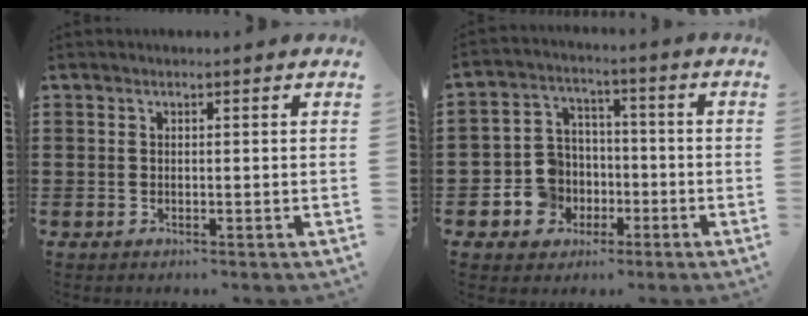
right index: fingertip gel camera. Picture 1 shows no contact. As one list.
[{"total": 7.3, "force": [-2.1, 6.7, 1.9], "torque": [-0.072, 0.016, -0.037]}]